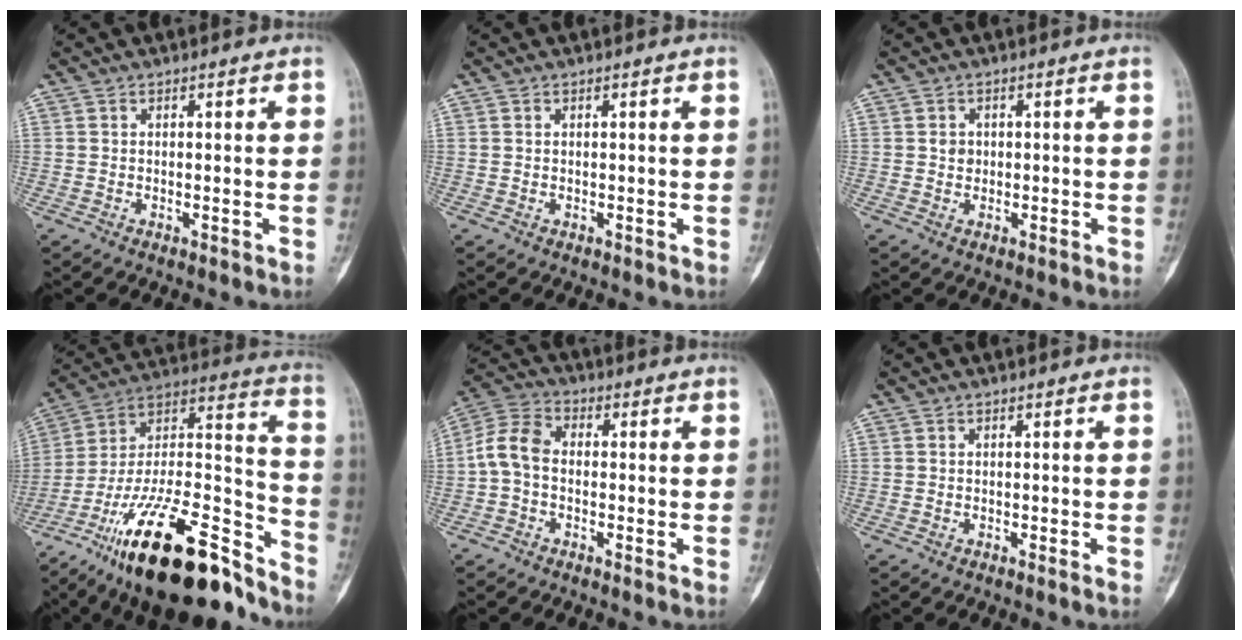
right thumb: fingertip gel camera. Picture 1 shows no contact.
{"total": 0.0}
{"total": 1.8, "force": [0.0, 1.6, 0.8], "torque": [-0.003, 0.005, -0.001]}
{"total": 31.3, "force": [-21.0, 10.4, 20.7], "torque": [-0.301, 0.085, -0.352]}
{"total": 7.2, "force": [-0.9, 4.7, 5.4], "torque": [-0.104, 0.020, -0.037]}
{"total": 0.0}